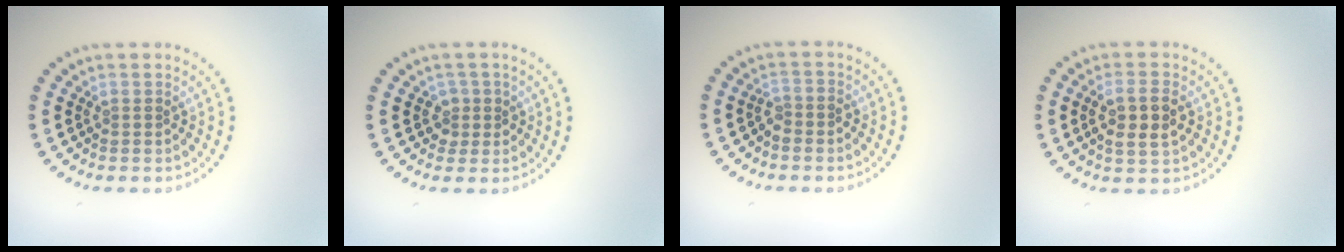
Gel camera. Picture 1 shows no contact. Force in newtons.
{"total": 1.4, "press": 1.2, "slide": 0.6}
{"total": 1.3, "press": 1.1, "slide": 0.7}
{"total": 3.2, "press": 3.2, "slide": 0.8}